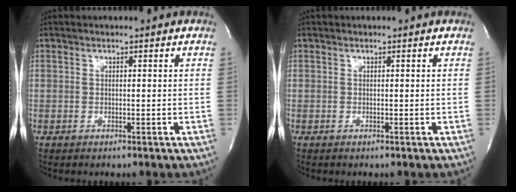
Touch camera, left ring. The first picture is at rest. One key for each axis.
{"total": 0.0}